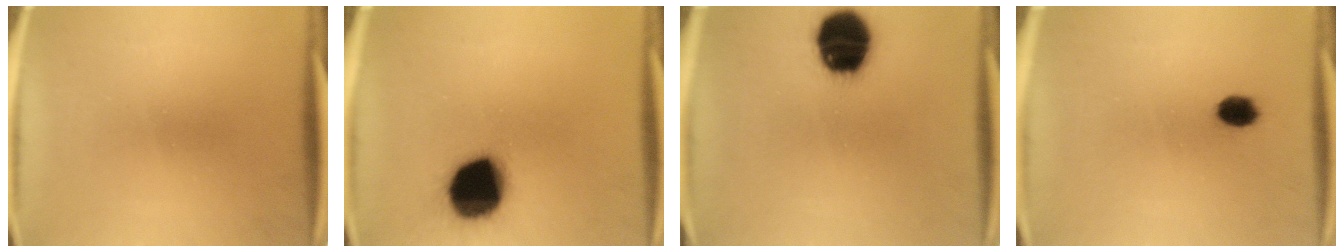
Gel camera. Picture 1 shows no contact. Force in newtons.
{"total": 19.1}
{"total": 16.7}
{"total": 3.9}